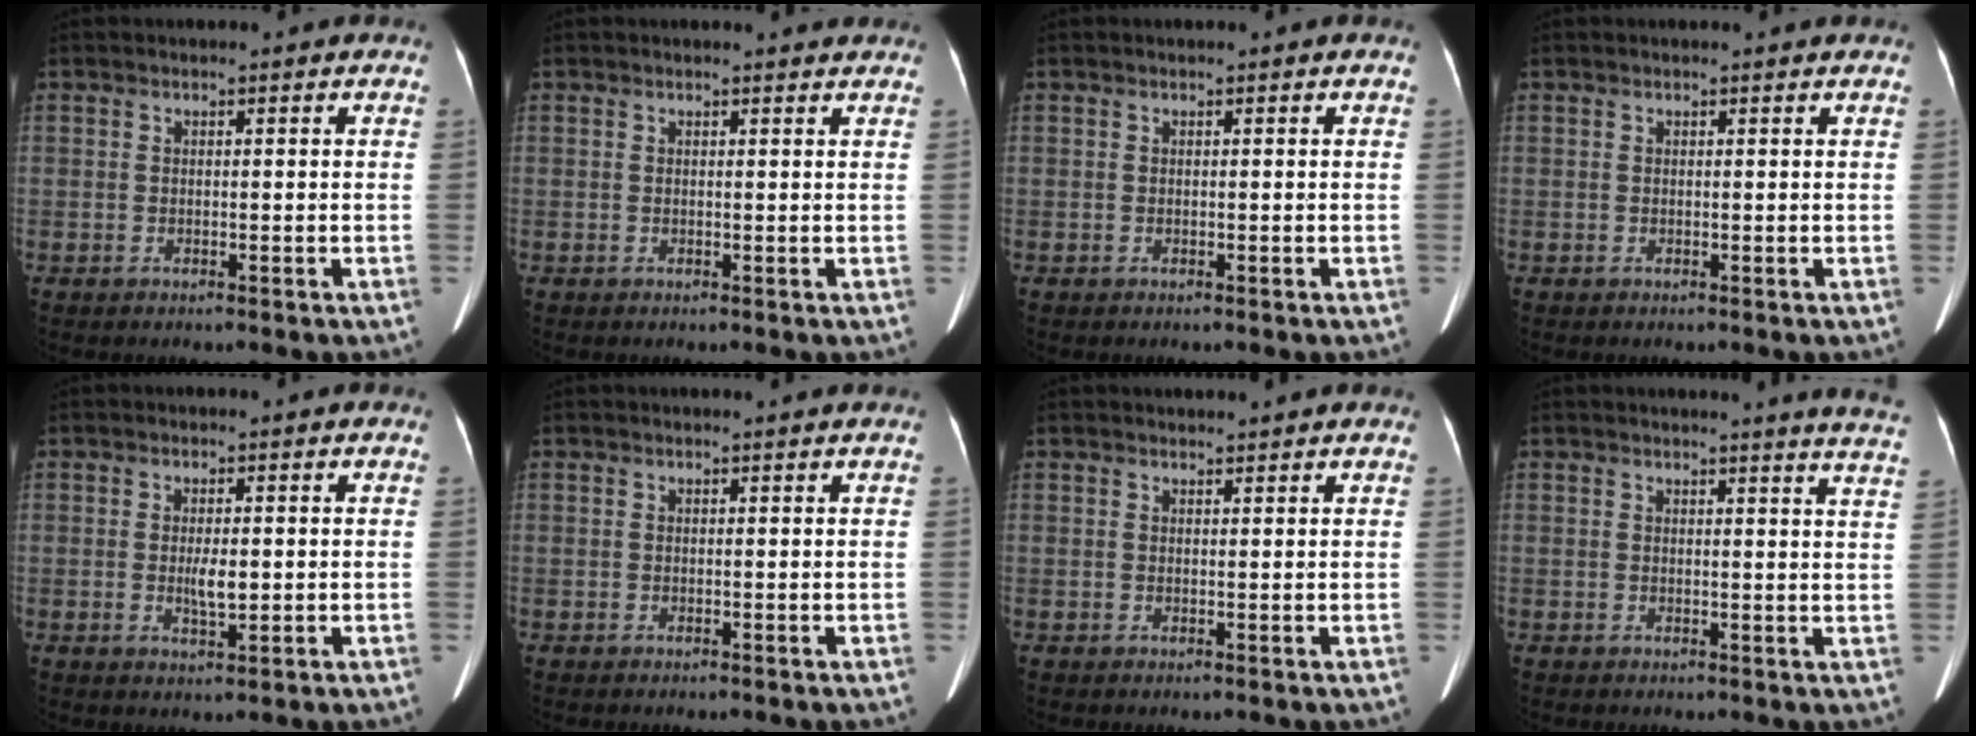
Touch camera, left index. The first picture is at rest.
{"total": 1.8, "force": [1.8, 0.0, 0.2], "torque": [-0.009, 0.001, 0.017]}
{"total": 0.0}
{"total": 0.8, "force": [0.7, 0.0, 0.1], "torque": [-0.008, 0.001, 0.008]}
{"total": 3.0, "force": [-0.1, 0.9, 2.9], "torque": [-0.054, -0.003, 0.000]}
{"total": 1.0, "force": [0.9, -0.2, 0.3], "torque": [-0.012, -0.002, 0.014]}
{"total": 1.7, "force": [1.7, 0.0, 0.3], "torque": [-0.007, 0.012, 0.029]}
{"total": 9.0, "force": [8.5, -1.1, 2.8], "torque": [-0.027, -0.060, 0.067]}